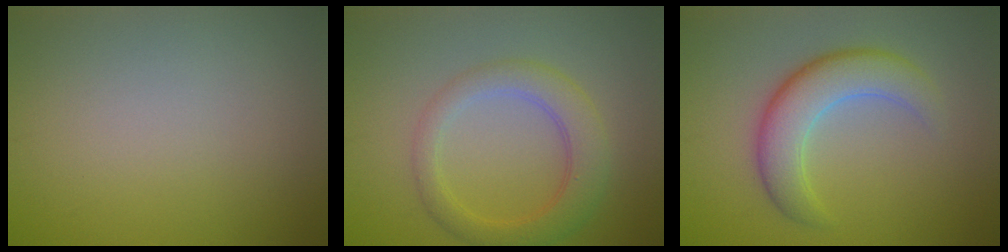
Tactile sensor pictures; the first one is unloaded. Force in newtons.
{"total": 4.1, "press": 4.1, "slide": 0.1}
{"total": 5.3, "press": 5.3, "slide": 0.4}